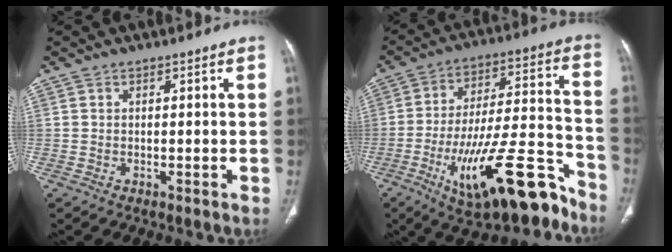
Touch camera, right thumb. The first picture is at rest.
{"total": 23.1, "force": [-13.0, 7.4, 17.6], "torque": [-0.259, 0.075, -0.203]}